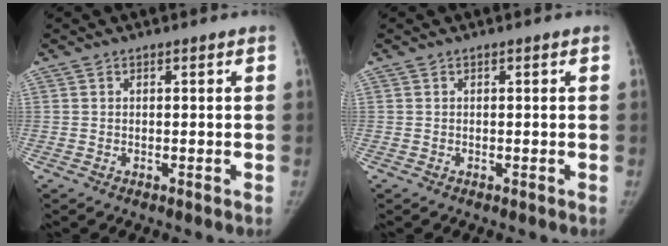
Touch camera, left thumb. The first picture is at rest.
{"total": 0.0}